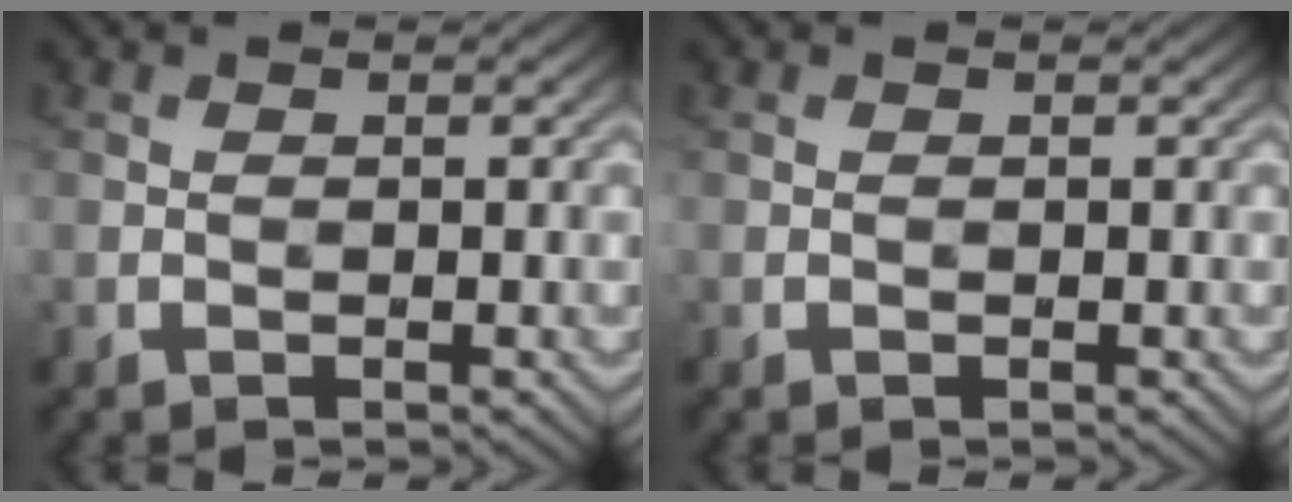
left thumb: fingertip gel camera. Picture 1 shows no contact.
{"total": 0.0}